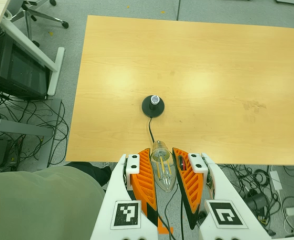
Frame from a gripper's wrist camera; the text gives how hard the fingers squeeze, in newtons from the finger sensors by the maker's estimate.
{"total": 19.2, "left": 21.4, "right": 17.0}